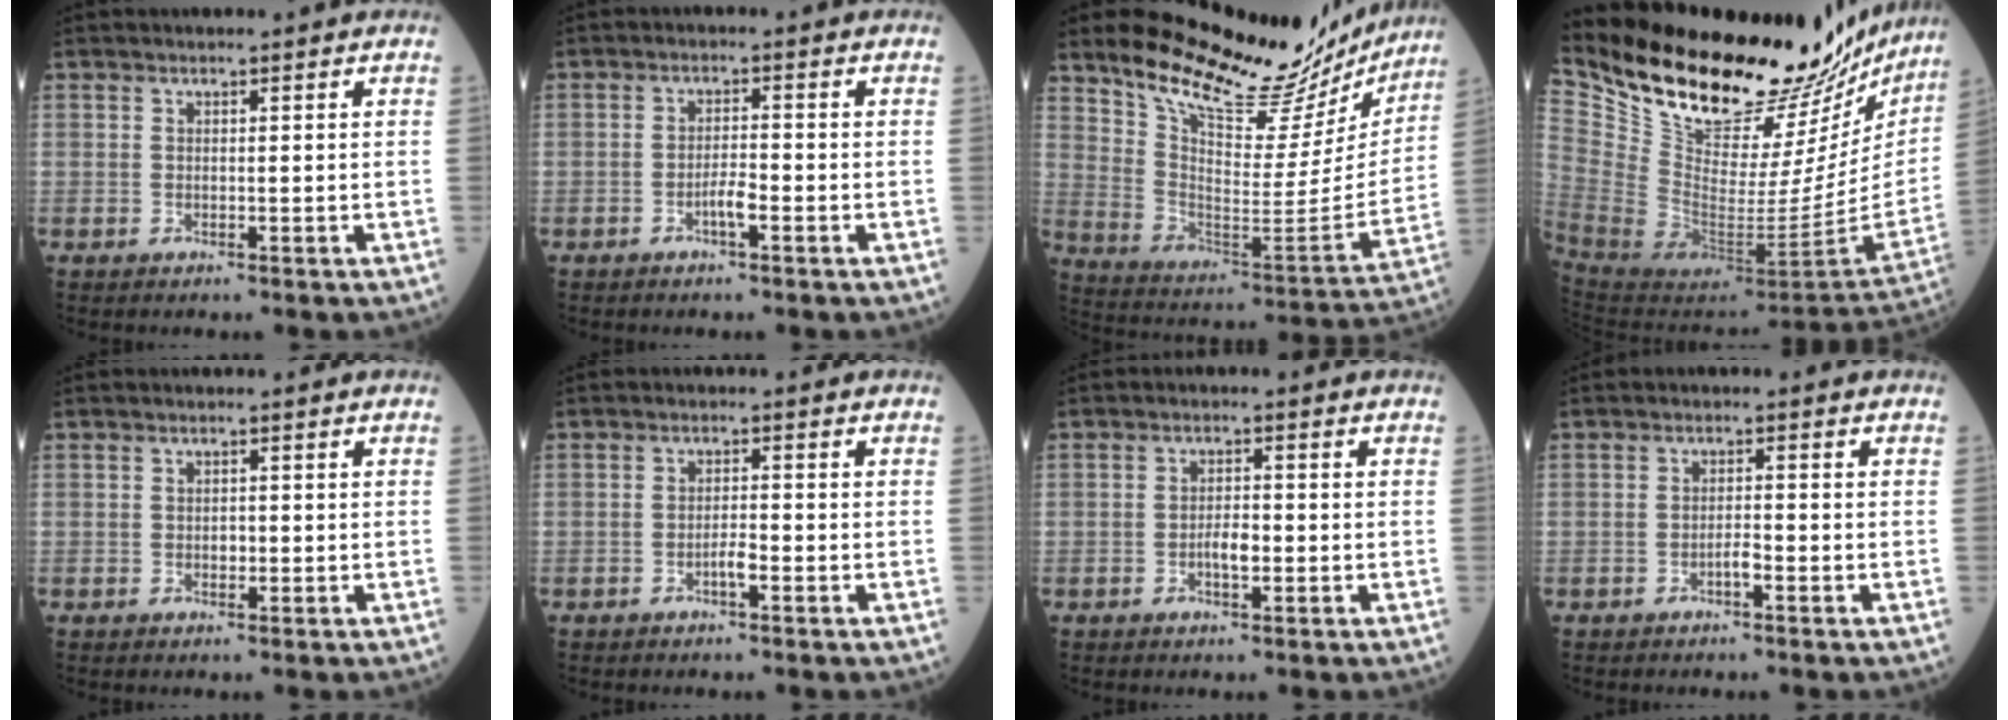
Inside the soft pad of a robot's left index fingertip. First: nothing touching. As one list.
[{"total": 2.5, "force": [-1.5, 0.4, 2.0], "torque": [-0.035, 0.000, -0.030]}, {"total": 23.7, "force": [21.3, 6.0, 8.5], "torque": [-0.133, -0.054, 0.303]}, {"total": 34.1, "force": [29.8, 8.4, 14.1], "torque": [-0.242, -0.104, 0.422]}, {"total": 1.0, "force": [-0.4, 0.7, 0.7], "torque": [-0.010, 0.001, -0.009]}, {"total": 1.9, "force": [-1.2, 0.3, 1.5], "torque": [-0.023, 0.001, -0.024]}, {"total": 2.6, "force": [-1.0, 1.0, 2.2], "torque": [-0.039, 0.002, -0.018]}, {"total": 1.6, "force": [-1.1, 0.2, 1.1], "torque": [-0.016, 0.001, -0.021]}]